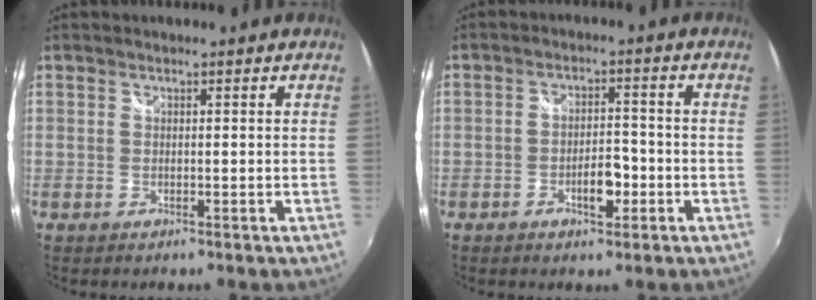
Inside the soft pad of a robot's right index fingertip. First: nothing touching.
{"total": 4.8, "force": [-2.1, 2.1, 3.8], "torque": [-0.070, 0.007, -0.026]}